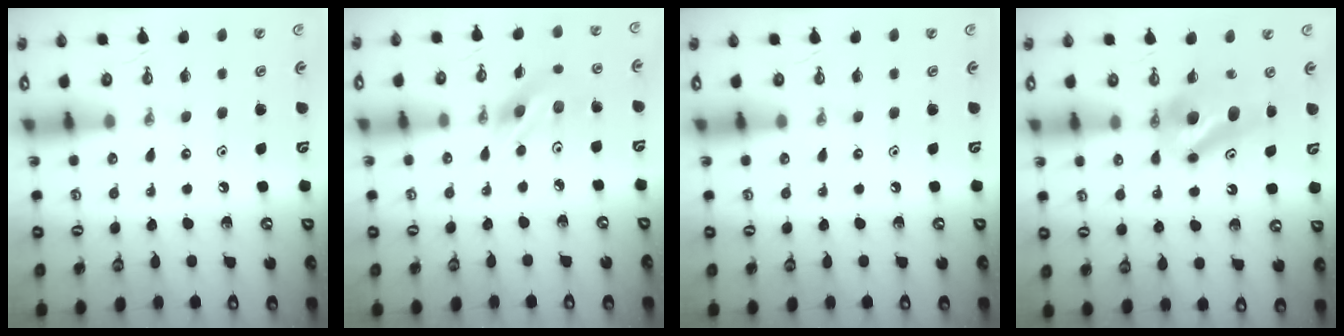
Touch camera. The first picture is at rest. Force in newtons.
{"total": 7.0, "press": 7.0, "slide": 0.2}
{"total": 0.0}
{"total": 9.3, "press": 5.9, "slide": 7.2}